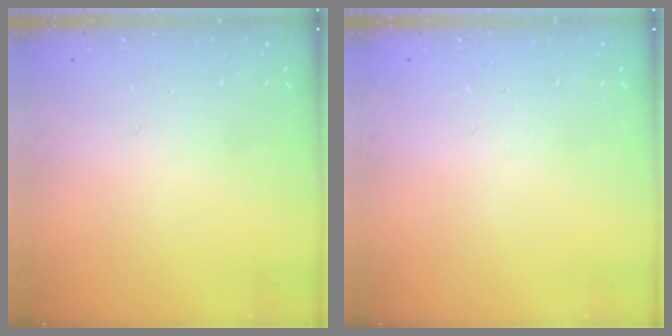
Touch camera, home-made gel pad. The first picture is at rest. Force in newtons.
{"total": 0.0}